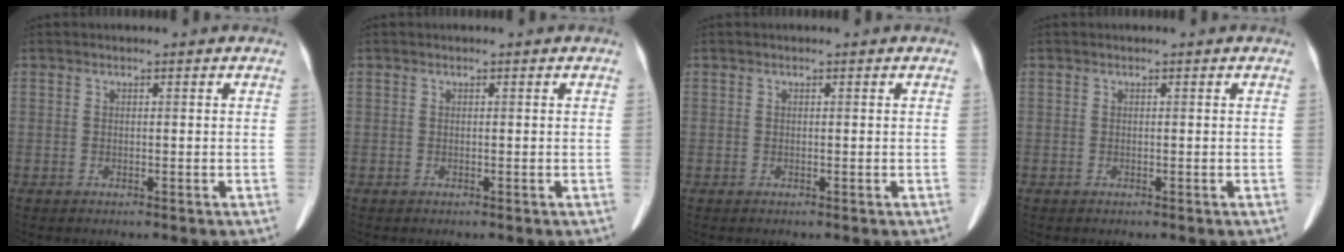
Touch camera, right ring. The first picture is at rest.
{"total": 0.0}
{"total": 0.0}
{"total": 0.0}